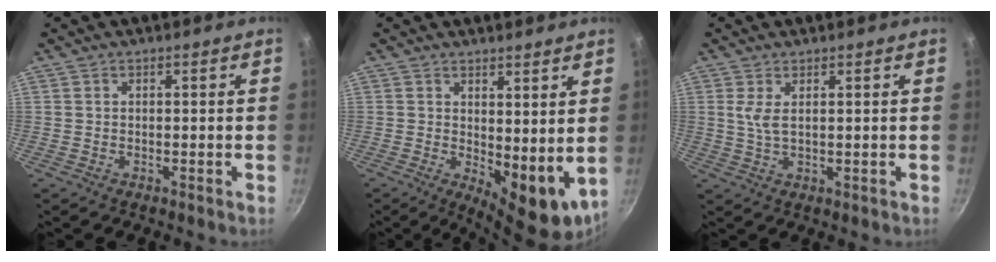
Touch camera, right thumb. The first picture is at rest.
{"total": 9.7, "force": [1.7, 4.6, 8.4], "torque": [-0.097, -0.025, 0.036]}
{"total": 3.2, "force": [1.1, 1.1, 2.8], "torque": [-0.061, -0.007, 0.024]}